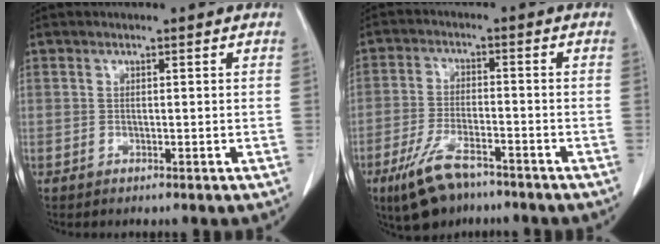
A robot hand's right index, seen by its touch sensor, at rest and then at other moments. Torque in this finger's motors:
{"motor_torque": [0.70, -0.57, 0.19, 0.08]}